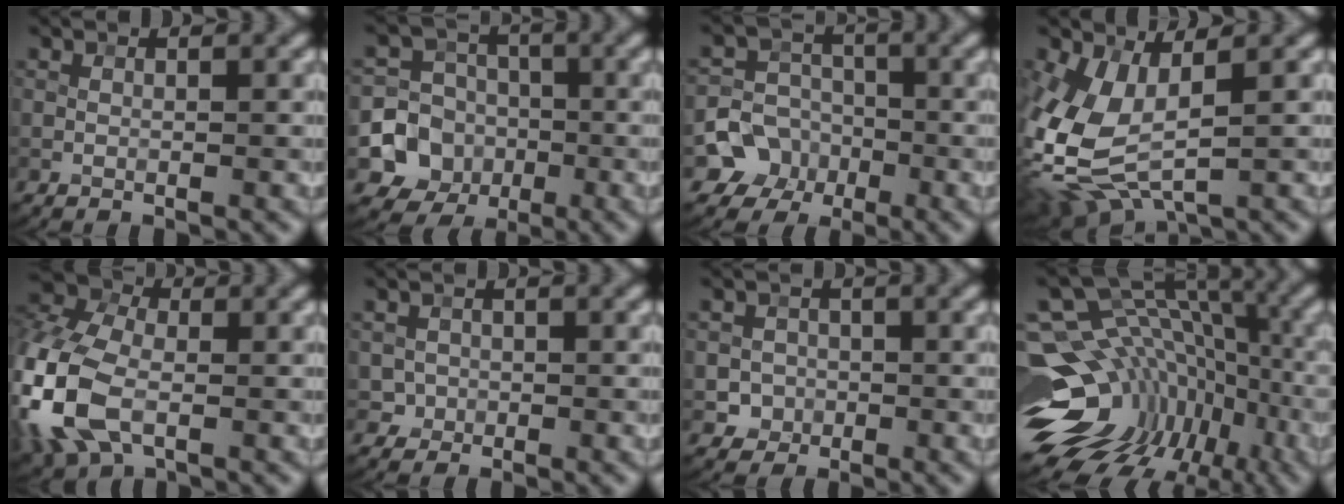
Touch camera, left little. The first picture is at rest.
{"total": 7.8, "force": [-2.4, 7.2, 1.7], "torque": [-0.007, -0.002, -0.075]}
{"total": 4.7, "force": [-2.0, 4.2, 0.9], "torque": [0.019, 0.008, -0.052]}
{"total": 8.0, "force": [-1.2, 4.3, 6.6], "torque": [-0.174, -0.004, -0.022]}
{"total": 10.7, "force": [-2.7, 7.0, 7.7], "torque": [-0.207, -0.014, -0.064]}
{"total": 1.2, "force": [-0.1, 1.2, -0.1], "torque": [0.011, -0.003, 0.003]}
{"total": 2.0, "force": [-0.5, 2.0, 0.2], "torque": [0.011, -0.001, -0.009]}
{"total": 15.4, "force": [-3.5, 11.1, 10.1], "torque": [-0.163, 0.009, -0.034]}